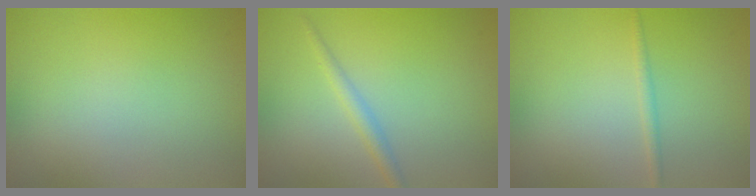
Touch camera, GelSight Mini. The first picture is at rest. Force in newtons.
{"total": 1.6, "press": 1.6, "slide": 0.0}
{"total": 0.9, "press": 0.9, "slide": 0.0}